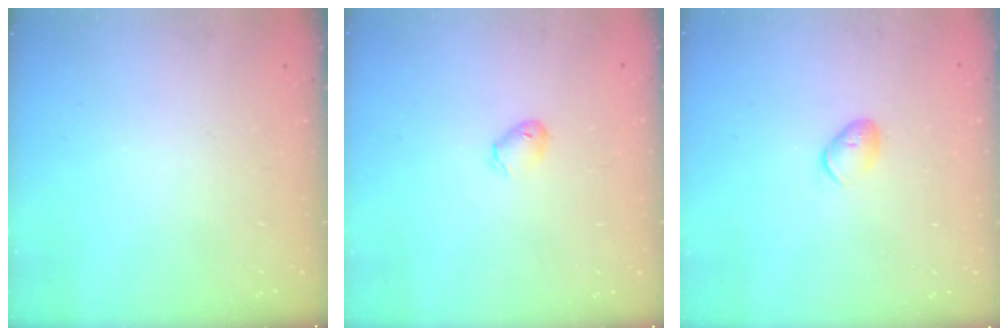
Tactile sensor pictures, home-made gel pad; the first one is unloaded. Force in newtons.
{"total": 4.8, "press": 4.6, "slide": 1.2}
{"total": 7.1, "press": 7.0, "slide": 1.2}